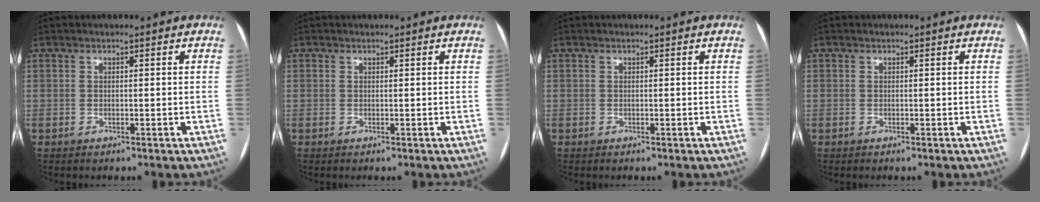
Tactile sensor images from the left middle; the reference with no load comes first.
{"total": 0.5, "force": [-0.1, -0.4, -0.4], "torque": [0.009, -0.006, -0.002]}
{"total": 0.0}
{"total": 0.0}